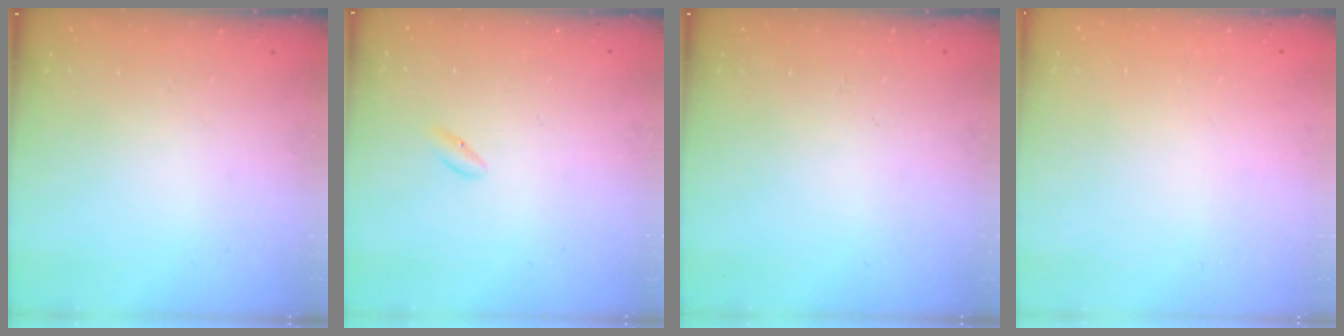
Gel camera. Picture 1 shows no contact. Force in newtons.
{"total": 2.0, "press": 1.8, "slide": 0.7}
{"total": 0.0}
{"total": 2.0, "press": 2.0, "slide": 0.1}